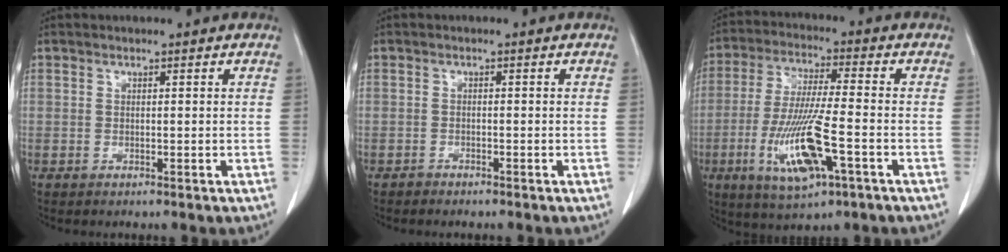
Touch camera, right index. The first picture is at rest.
{"total": 1.2, "force": [-1.1, 0.3, 0.4], "torque": [-0.009, 0.000, -0.016]}
{"total": 13.1, "force": [-4.5, 1.8, 12.2], "torque": [-0.247, -0.020, -0.075]}